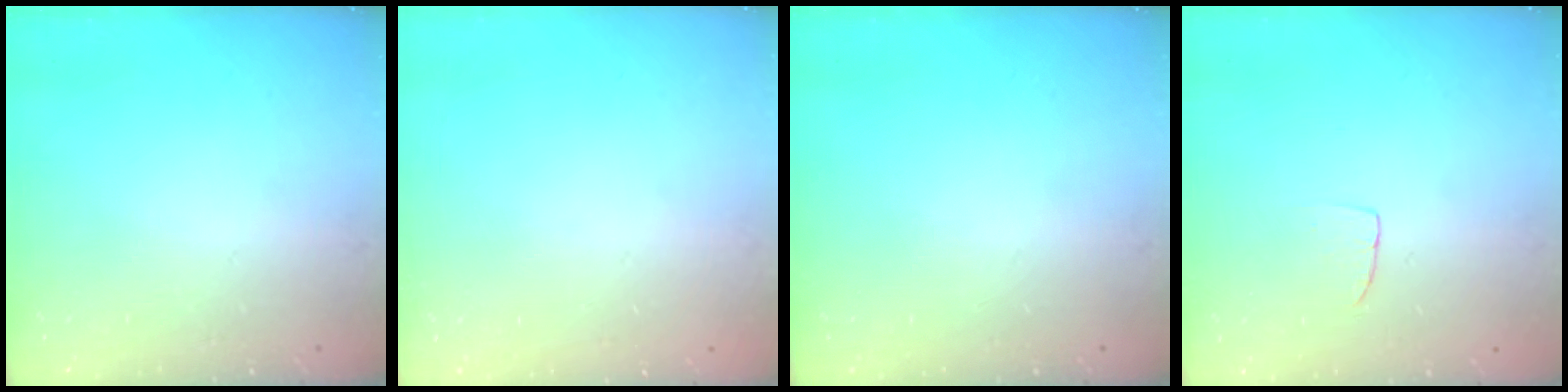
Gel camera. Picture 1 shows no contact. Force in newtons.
{"total": 0.0}
{"total": 0.0}
{"total": 3.8, "press": 3.7, "slide": 0.2}